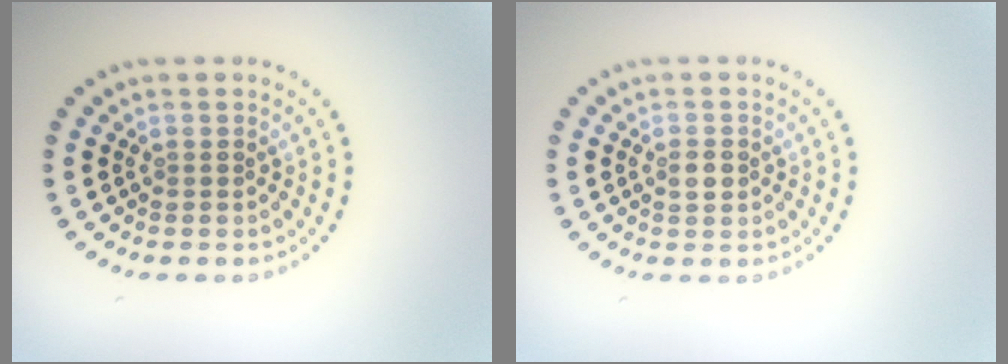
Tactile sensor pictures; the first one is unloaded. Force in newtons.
{"total": 1.3, "press": 1.2, "slide": 0.4}